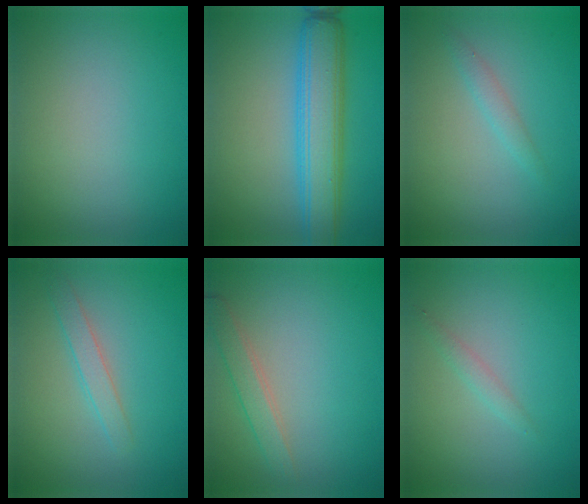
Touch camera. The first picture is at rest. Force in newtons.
{"total": 5.5, "press": 5.5, "slide": 0.3}
{"total": 1.2, "press": 1.2, "slide": 0.1}
{"total": 1.8, "press": 1.8, "slide": 0.1}
{"total": 2.1, "press": 2.1, "slide": 0.1}
{"total": 1.0, "press": 1.0, "slide": 0.0}